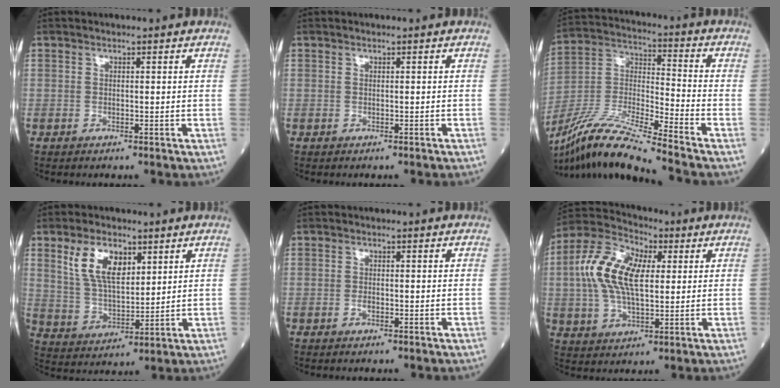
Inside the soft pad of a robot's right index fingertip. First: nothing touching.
{"total": 0.0}
{"total": 15.3, "force": [-13.2, -1.3, 7.6], "torque": [-0.155, -0.008, -0.250]}
{"total": 8.8, "force": [4.3, 4.3, 6.4], "torque": [-0.130, 0.011, 0.090]}
{"total": 0.8, "force": [-0.3, 0.3, 0.7], "torque": [-0.013, 0.001, -0.005]}
{"total": 13.1, "force": [2.3, 6.4, 11.2], "torque": [-0.251, 0.033, 0.041]}